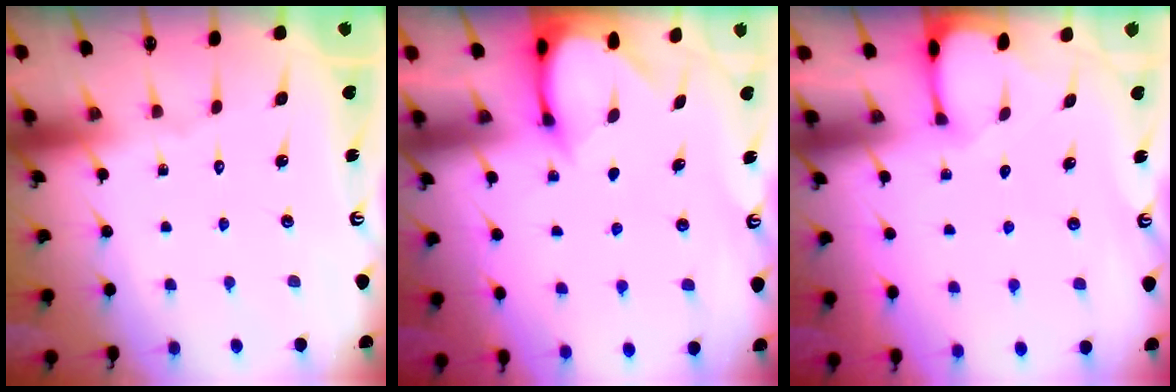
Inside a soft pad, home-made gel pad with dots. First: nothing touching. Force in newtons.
{"total": 3.3, "press": 3.3, "slide": 0.3}
{"total": 1.2, "press": 1.2, "slide": 0.3}